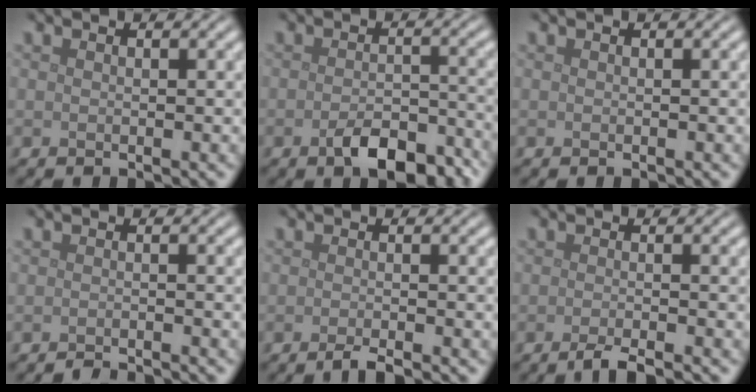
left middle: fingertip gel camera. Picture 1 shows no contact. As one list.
[{"total": 4.8, "force": [-2.7, 2.2, 3.3], "torque": [-0.058, -0.003, -0.041]}, {"total": 0.0}, {"total": 1.6, "force": [-1.5, 0.2, 0.5], "torque": [0.004, -0.004, -0.027]}, {"total": 1.6, "force": [-1.1, 0.2, 1.1], "torque": [-0.014, -0.005, -0.026]}, {"total": 2.3, "force": [-1.6, 0.4, 1.6], "torque": [-0.020, -0.004, -0.036]}]